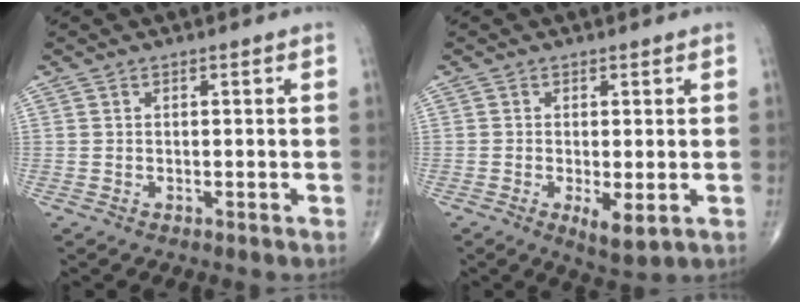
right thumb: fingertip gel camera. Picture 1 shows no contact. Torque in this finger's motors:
{"motor_torque": [-0.03, 0.64, -0.07, -0.07, 0.10]}